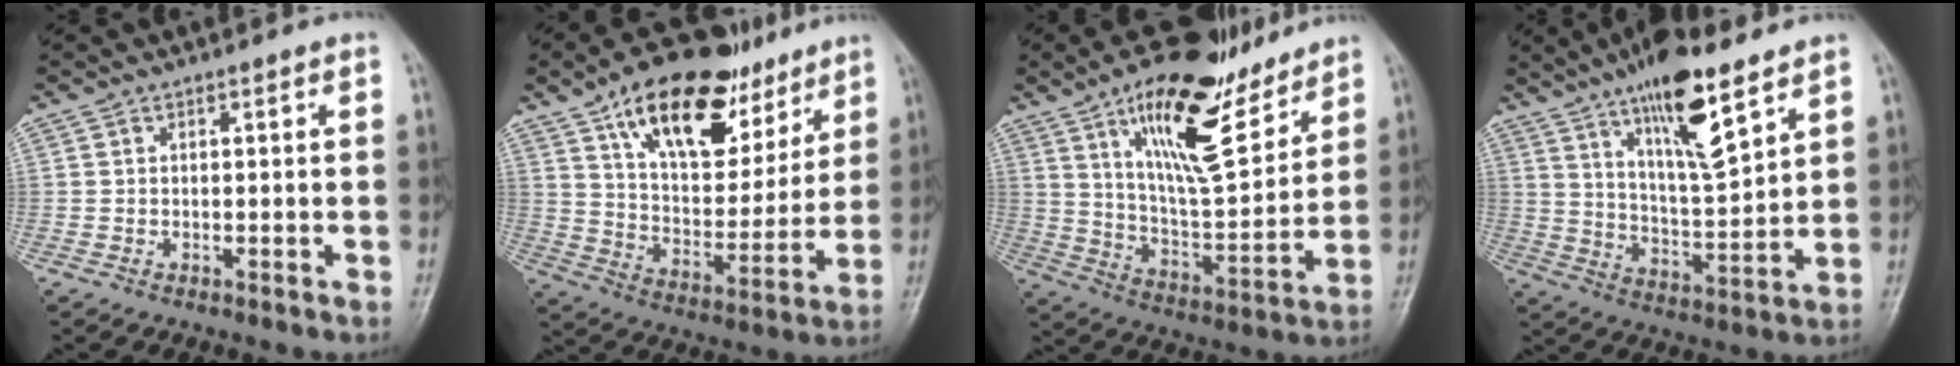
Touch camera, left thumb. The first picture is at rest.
{"total": 22.6, "force": [13.4, 11.2, 14.3], "torque": [-0.182, -0.044, 0.228]}
{"total": 19.9, "force": [12.4, 7.0, 13.9], "torque": [-0.188, -0.067, 0.218]}
{"total": 15.5, "force": [9.7, 4.0, 11.4], "torque": [-0.177, -0.054, 0.171]}